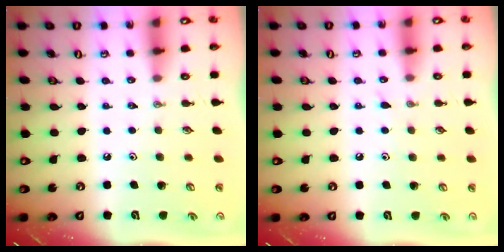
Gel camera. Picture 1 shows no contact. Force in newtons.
{"total": 6.1, "press": 6.1, "slide": 0.7}